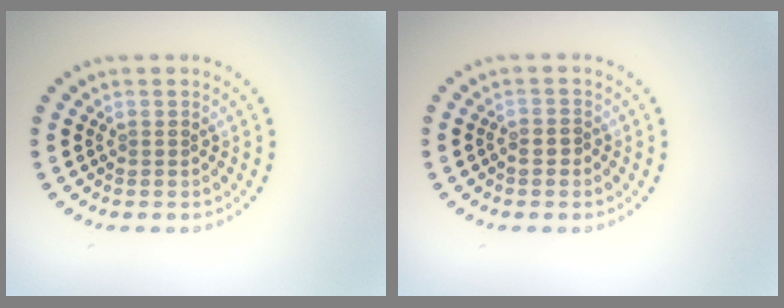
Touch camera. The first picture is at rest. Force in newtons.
{"total": 0.8, "press": 0.7, "slide": 0.5}